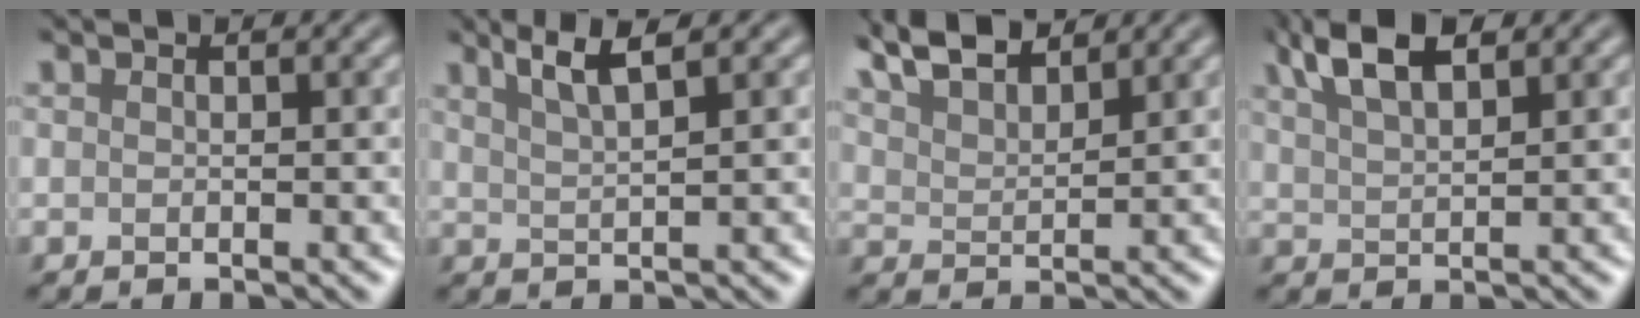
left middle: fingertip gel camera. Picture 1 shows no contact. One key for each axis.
{"total": 3.0, "fx": 1.9, "fy": 0.5, "fz": 2.3, "tx": -0.032, "ty": 0.001, "tz": 0.040}
{"total": 4.9, "fx": 4.2, "fy": 1.3, "fz": 2.1, "tx": -0.047, "ty": 0.012, "tz": 0.075}
{"total": 4.7, "fx": 3.1, "fy": 1.7, "fz": 3.1, "tx": -0.062, "ty": 0.011, "tz": 0.061}